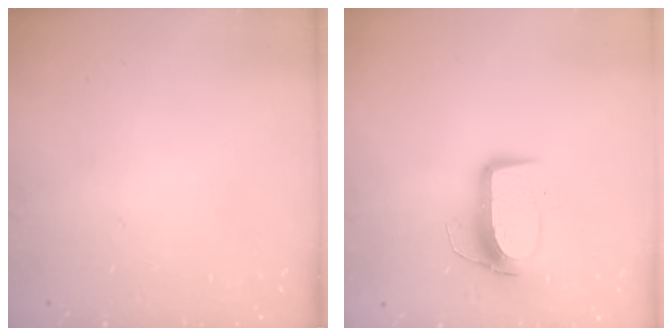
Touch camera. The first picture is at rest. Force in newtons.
{"total": 10.3, "press": 10.3, "slide": 0.7}